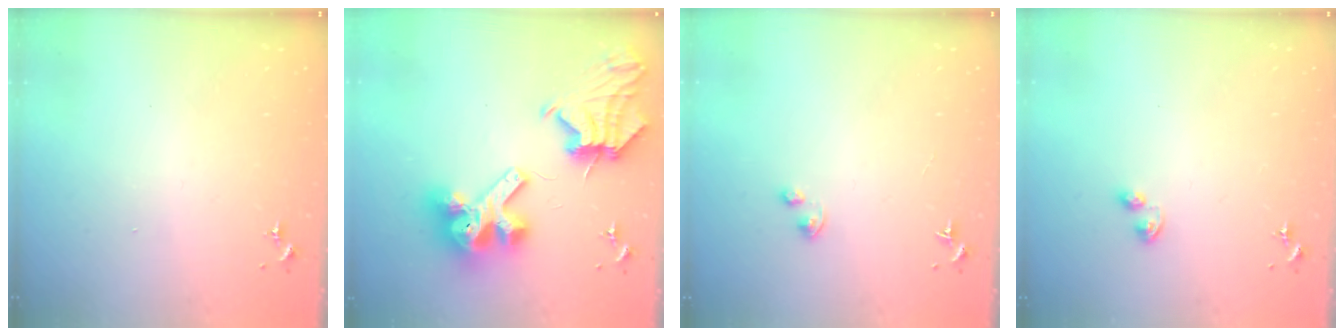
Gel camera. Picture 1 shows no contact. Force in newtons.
{"total": 15.8, "press": 15.6, "slide": 2.1}
{"total": 1.6, "press": 1.5, "slide": 0.3}
{"total": 3.1, "press": 3.1, "slide": 0.5}